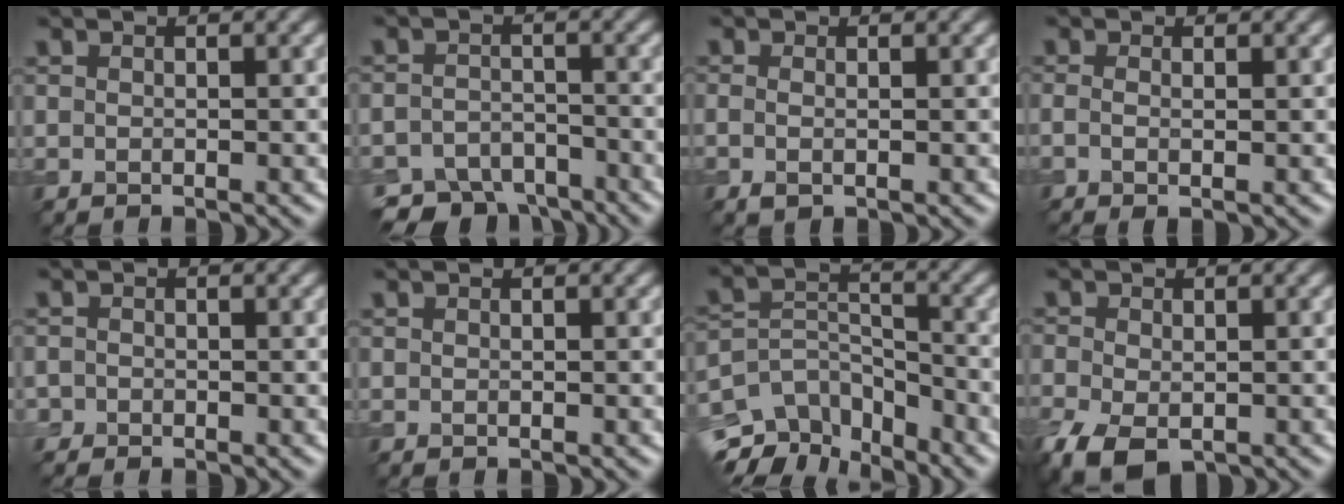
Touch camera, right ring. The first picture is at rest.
{"total": 5.6, "force": [-4.7, 2.6, 1.6], "torque": [-0.020, -0.010, -0.083]}
{"total": 1.3, "force": [-0.2, 0.6, 1.1], "torque": [-0.022, -0.006, -0.006]}
{"total": 1.9, "force": [0.0, 0.8, 1.7], "torque": [-0.030, -0.004, -0.011]}
{"total": 0.9, "force": [-0.6, 0.6, 0.0], "torque": [0.005, -0.003, -0.014]}
{"total": 0.0}
{"total": 7.8, "force": [-5.5, 4.0, 3.8], "torque": [-0.070, 0.003, -0.098]}
{"total": 4.9, "force": [-2.3, 2.9, 3.2], "torque": [-0.078, -0.015, -0.046]}